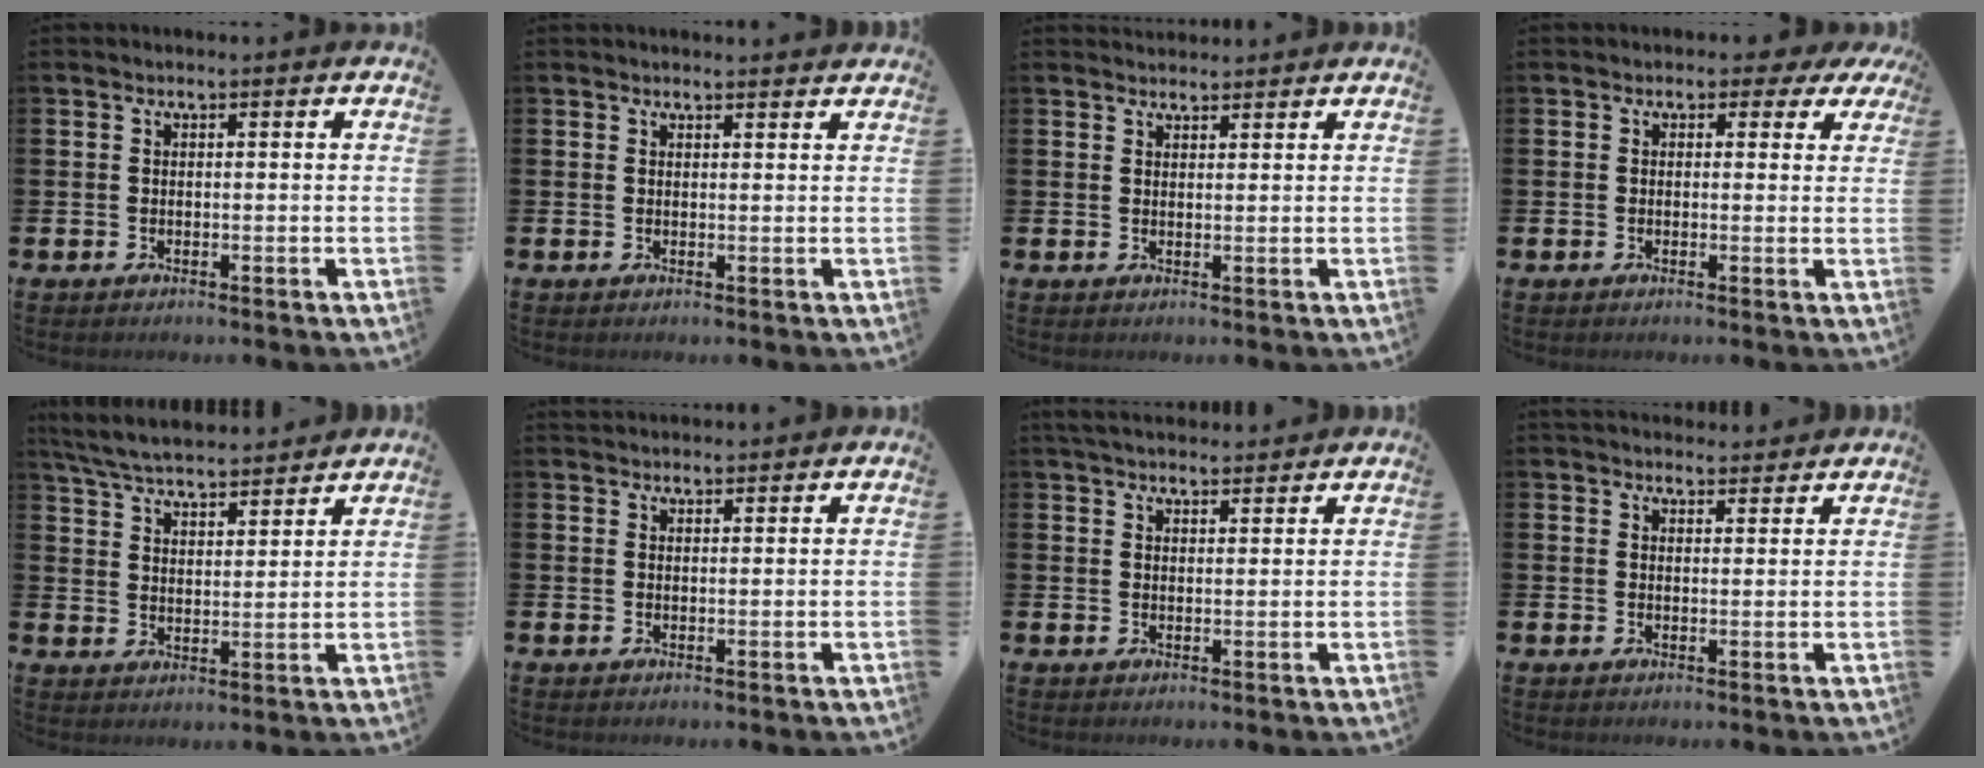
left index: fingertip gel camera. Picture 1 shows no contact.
{"total": 1.2, "force": [1.2, 0.0, 0.0], "torque": [0.006, -0.004, 0.021]}
{"total": 2.1, "force": [2.0, 0.5, -0.1], "torque": [0.012, -0.009, 0.035]}
{"total": 1.6, "force": [0.7, 1.4, 0.6], "torque": [-0.008, 0.008, 0.006]}
{"total": 6.3, "force": [6.2, 0.8, 1.1], "torque": [-0.050, -0.035, 0.111]}
{"total": 1.9, "force": [1.9, 0.4, 0.0], "torque": [0.006, -0.008, 0.033]}
{"total": 3.6, "force": [3.5, 0.8, 0.6], "torque": [-0.013, -0.015, 0.064]}
{"total": 3.1, "force": [3.0, 0.8, -0.1], "torque": [0.010, -0.017, 0.052]}